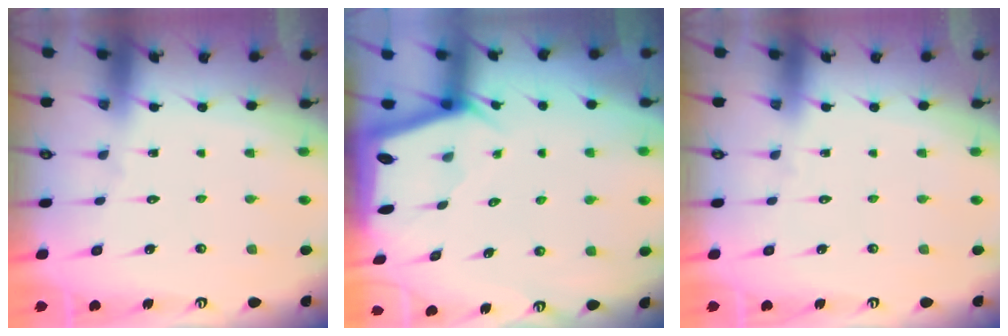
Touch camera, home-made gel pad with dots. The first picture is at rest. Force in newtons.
{"total": 1.9, "press": 1.9, "slide": 0.2}
{"total": 0.0}